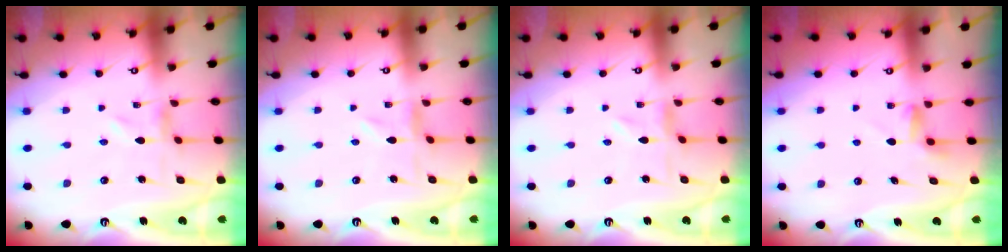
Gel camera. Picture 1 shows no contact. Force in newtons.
{"total": 0.0}
{"total": 0.0}
{"total": 2.6, "press": 2.6, "slide": 0.4}